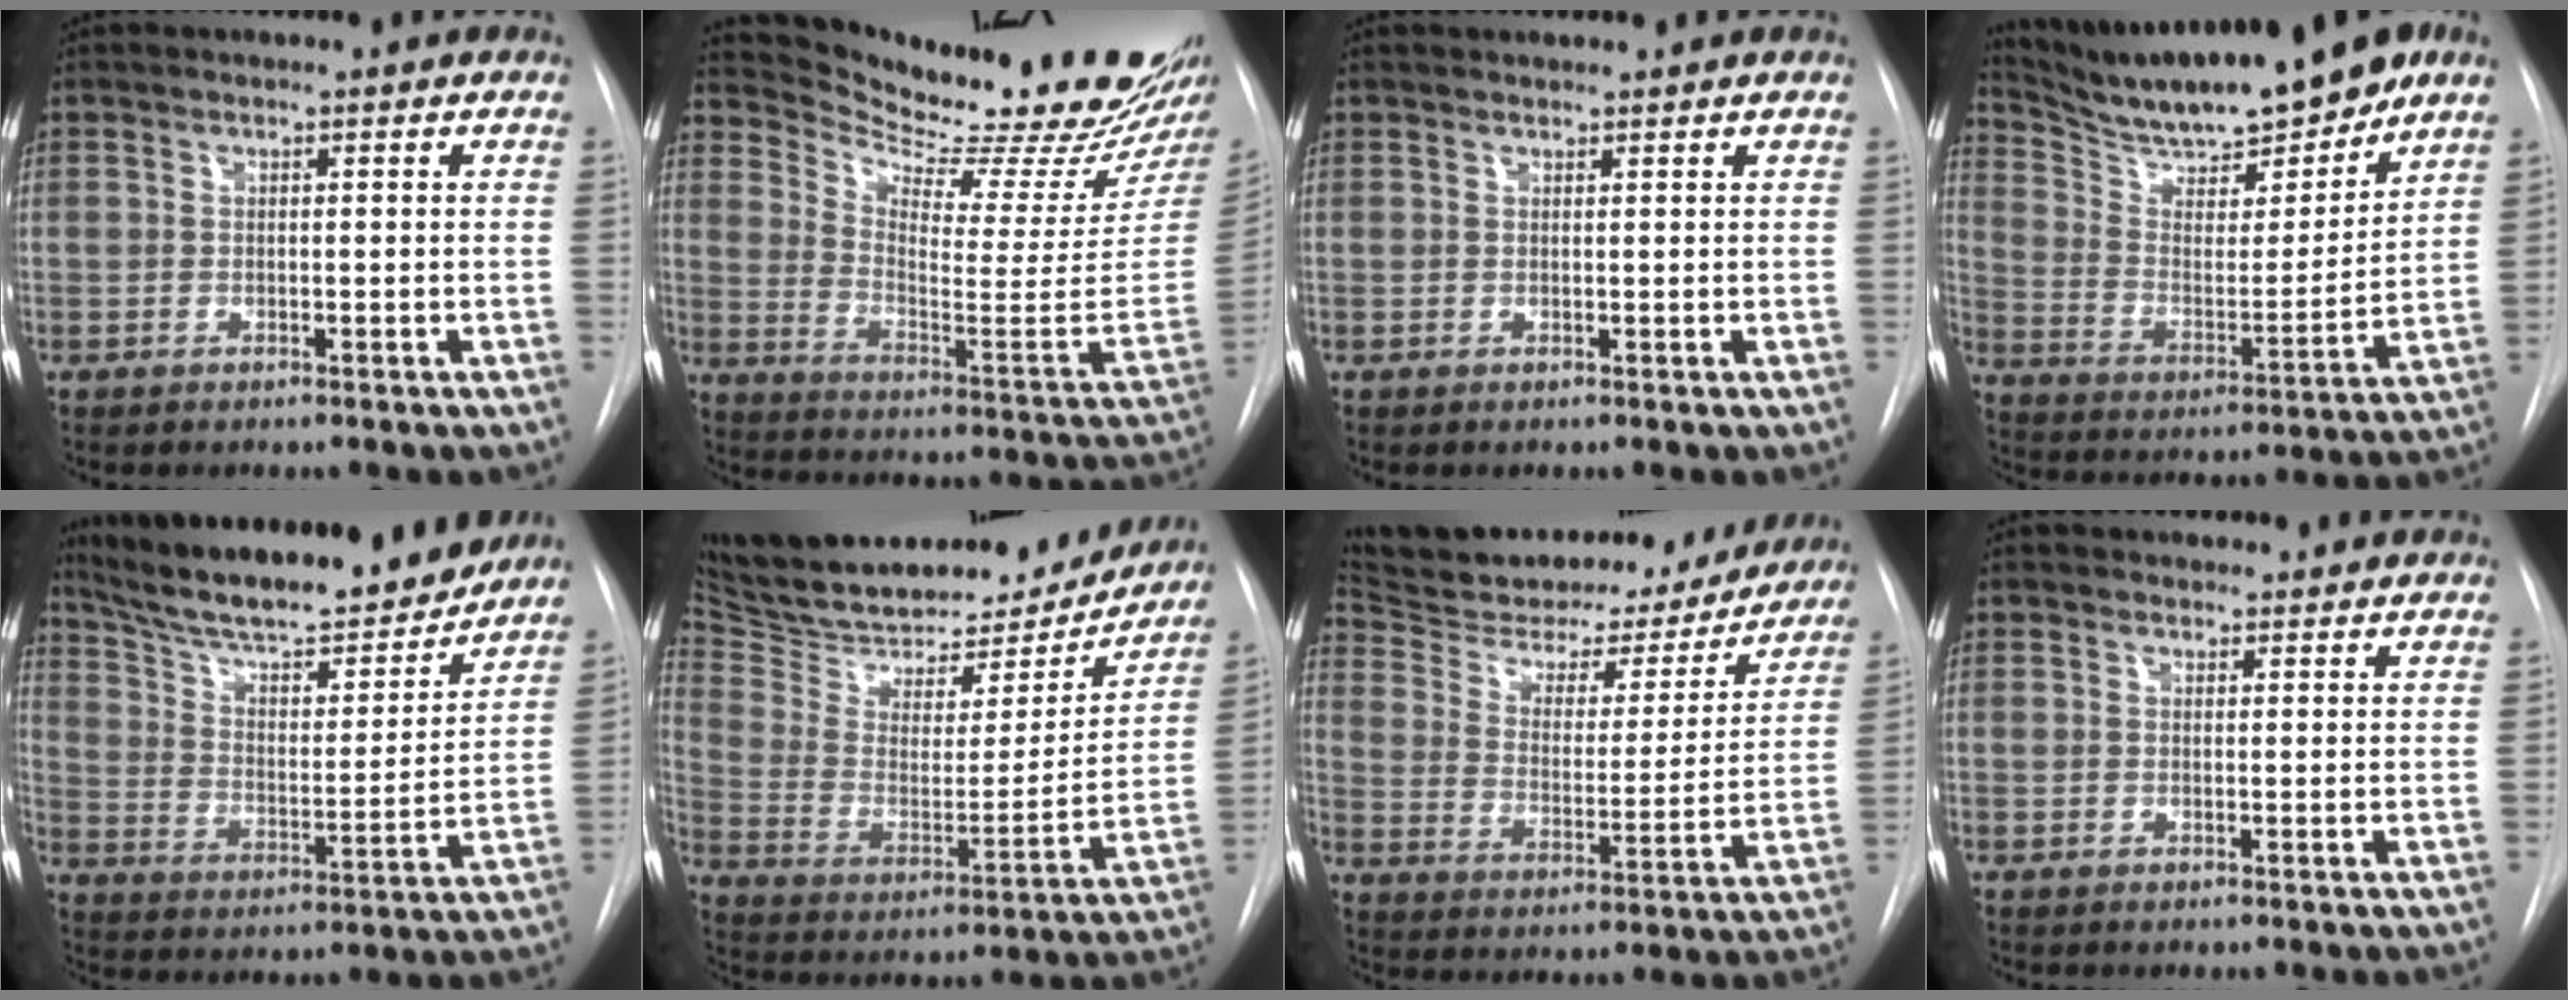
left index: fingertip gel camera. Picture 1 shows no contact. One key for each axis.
{"total": 26.0, "fx": 23.4, "fy": 1.0, "fz": 11.2, "tx": -0.181, "ty": -0.113, "tz": 0.320}
{"total": 2.1, "fx": 2.0, "fy": 0.3, "fz": 0.3, "tx": -0.008, "ty": 0.023, "tz": 0.032}
{"total": 19.6, "fx": 16.8, "fy": 2.6, "fz": 9.7, "tx": -0.166, "ty": -0.012, "tz": 0.275}
{"total": 22.0, "fx": 19.6, "fy": 3.2, "fz": 9.6, "tx": -0.162, "ty": -0.010, "tz": 0.298}
{"total": 27.7, "fx": 24.8, "fy": 9.2, "fz": 8.0, "tx": -0.150, "ty": -0.031, "tz": 0.359}
{"total": 26.0, "fx": 23.5, "fy": 6.8, "fz": 8.9, "tx": -0.152, "ty": -0.015, "tz": 0.322}
{"total": 4.8, "fx": 4.6, "fy": 1.4, "fz": 0.5, "tx": -0.002, "ty": 0.019, "tz": 0.052}